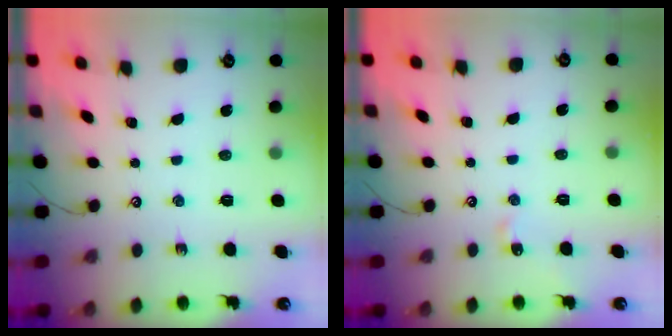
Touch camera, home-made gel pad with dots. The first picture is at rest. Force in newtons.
{"total": 4.3, "press": 4.3, "slide": 0.7}